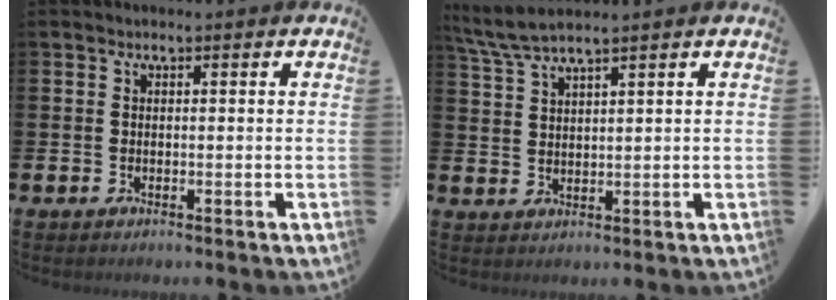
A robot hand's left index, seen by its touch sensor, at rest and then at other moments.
{"total": 4.1, "force": [3.7, -0.1, 1.7], "torque": [-0.049, -0.007, 0.068]}